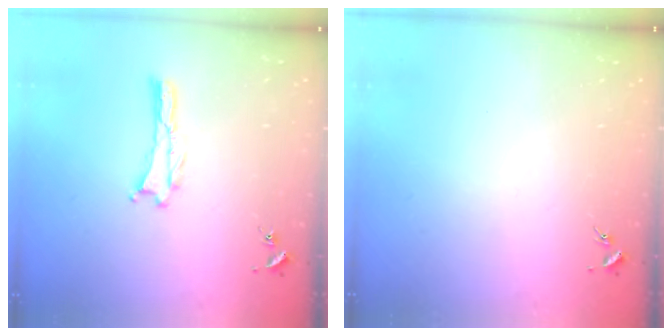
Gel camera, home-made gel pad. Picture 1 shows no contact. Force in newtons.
{"total": 0.0}